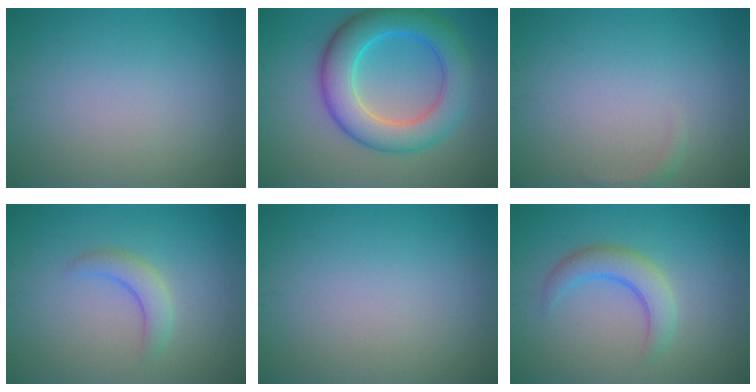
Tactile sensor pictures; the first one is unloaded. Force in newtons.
{"total": 8.1, "press": 8.1, "slide": 0.1}
{"total": 0.8, "press": 0.8, "slide": 0.1}
{"total": 2.4, "press": 2.4, "slide": 0.3}
{"total": 0.0}
{"total": 3.4, "press": 3.4, "slide": 0.1}